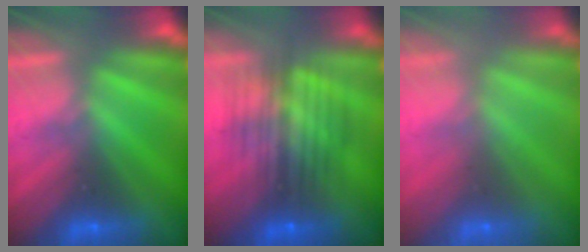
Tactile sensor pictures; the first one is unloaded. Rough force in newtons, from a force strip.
{"total": 10.5}
{"total": 5.8}